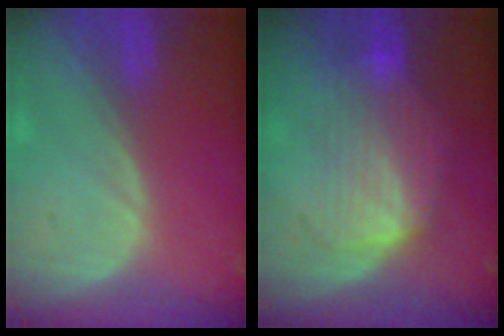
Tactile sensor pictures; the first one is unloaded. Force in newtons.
{"total": 7.4, "press": 7.3, "slide": 1.3}